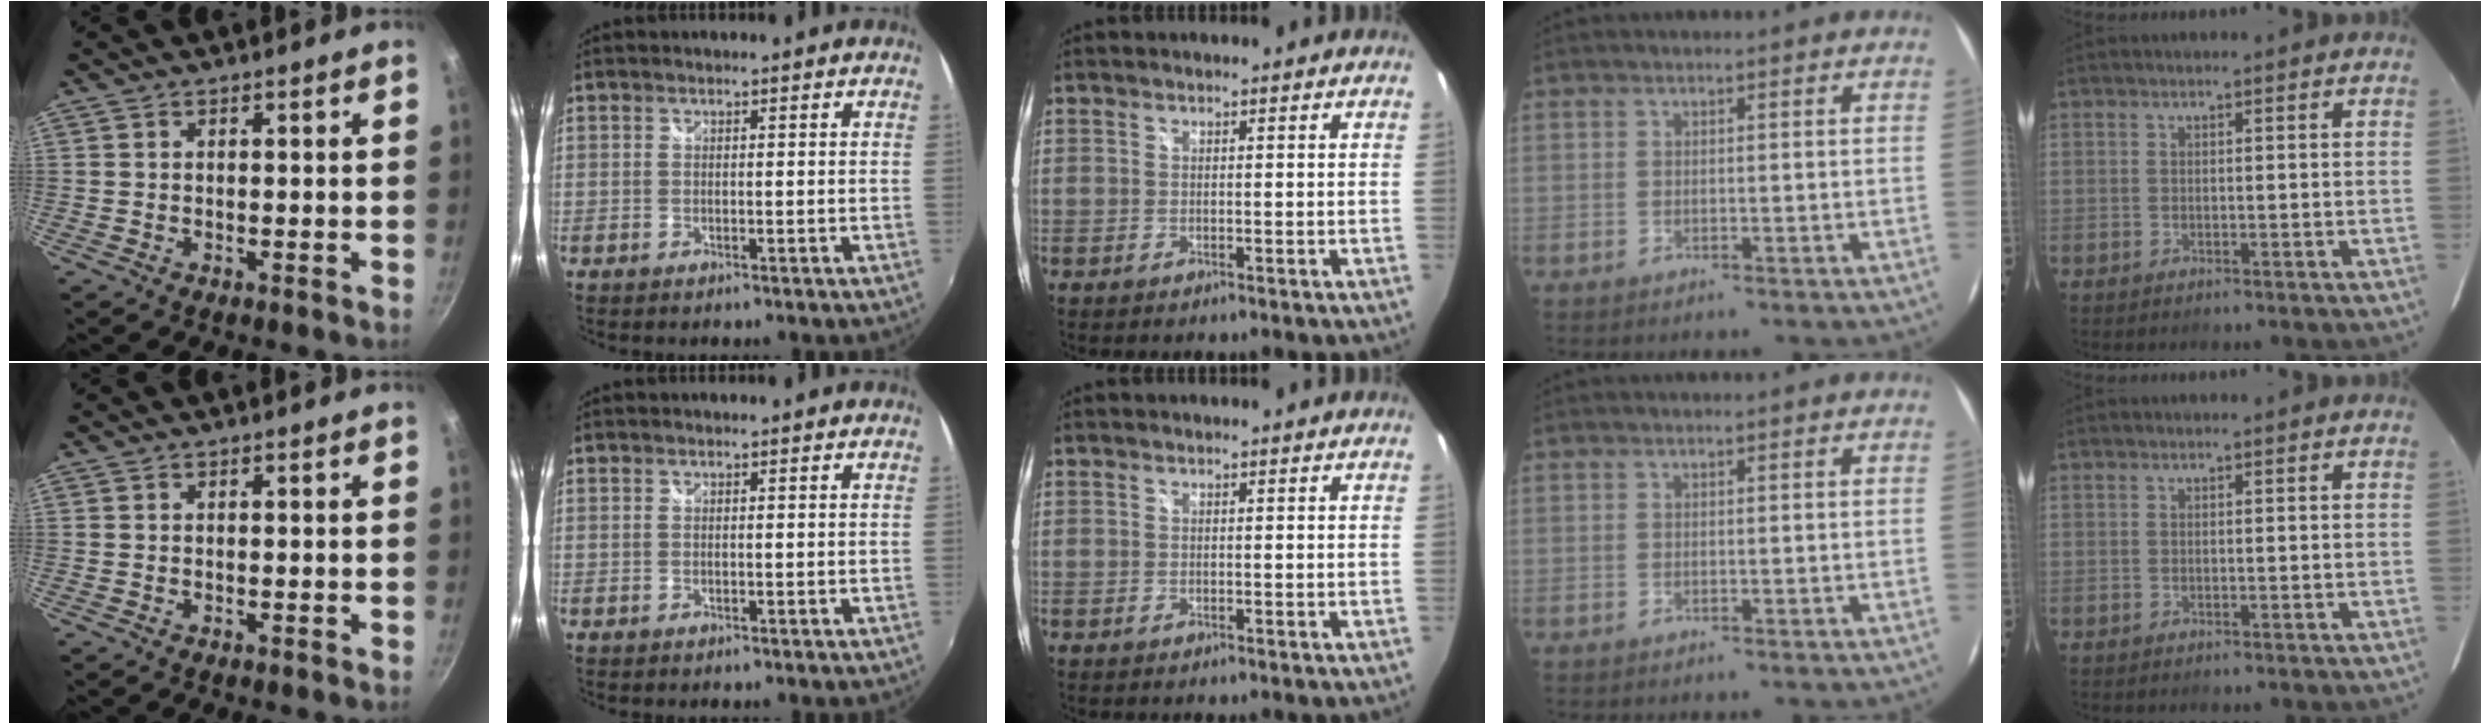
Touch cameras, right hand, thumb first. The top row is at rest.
{}